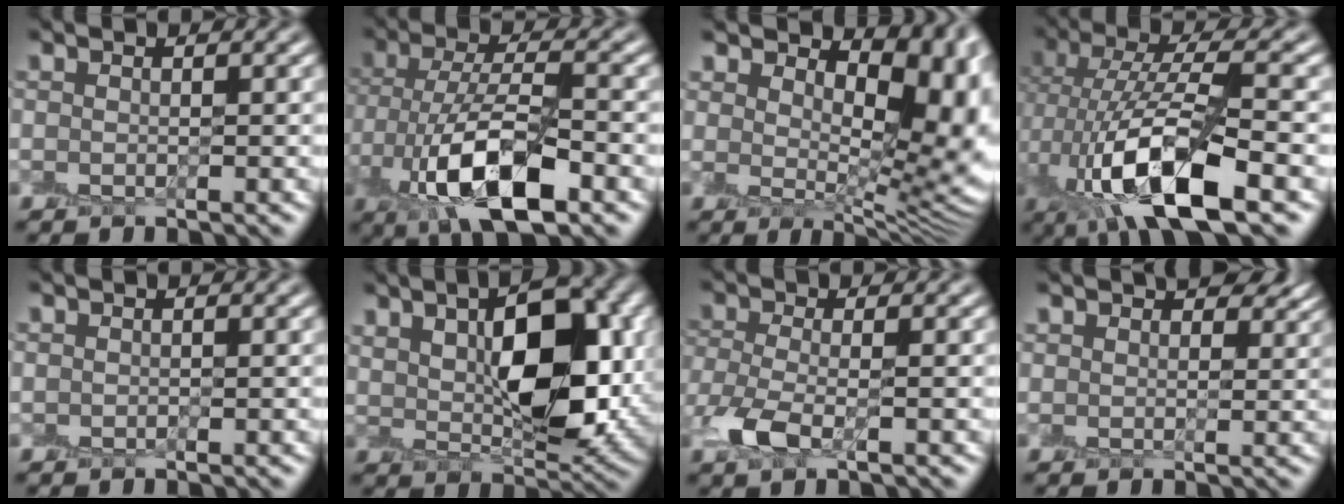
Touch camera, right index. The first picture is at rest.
{"total": 9.7, "force": [-3.8, 4.2, 7.9], "torque": [-0.153, -0.001, -0.068]}
{"total": 9.3, "force": [3.4, 4.5, 7.3], "torque": [-0.089, -0.004, 0.060]}
{"total": 10.5, "force": [-2.5, 4.1, 9.4], "torque": [-0.178, 0.011, -0.046]}
{"total": 0.0}
{"total": 9.9, "force": [2.2, 5.0, 8.3], "torque": [-0.116, 0.008, 0.041]}
{"total": 2.9, "force": [-1.3, 1.3, 2.3], "torque": [-0.061, -0.002, -0.028]}
{"total": 5.6, "force": [4.0, 2.7, 2.9], "torque": [-0.035, 0.014, 0.052]}